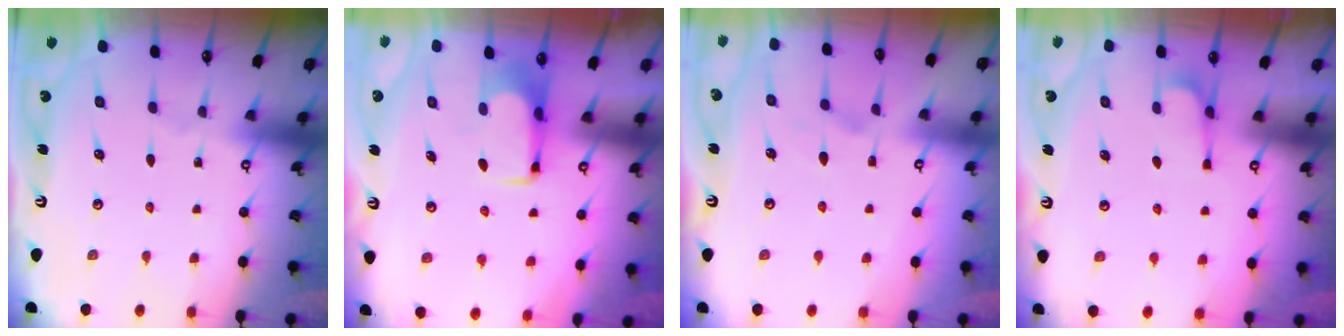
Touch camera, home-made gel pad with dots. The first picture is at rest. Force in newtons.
{"total": 1.5, "press": 1.5, "slide": 0.2}
{"total": 1.4, "press": 0.8, "slide": 1.1}
{"total": 6.3, "press": 6.2, "slide": 1.1}